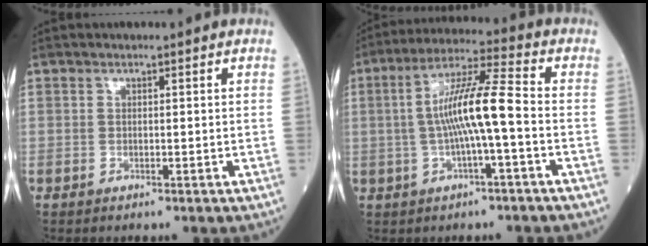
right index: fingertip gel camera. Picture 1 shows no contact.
{"total": 9.9, "force": [-1.0, 0.4, 9.9], "torque": [-0.183, 0.017, -0.024]}